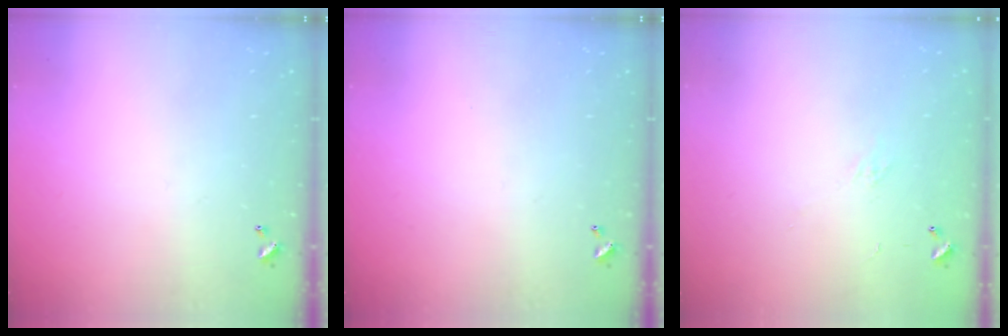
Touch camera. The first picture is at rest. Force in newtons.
{"total": 0.0}
{"total": 4.6, "press": 4.5, "slide": 1.0}